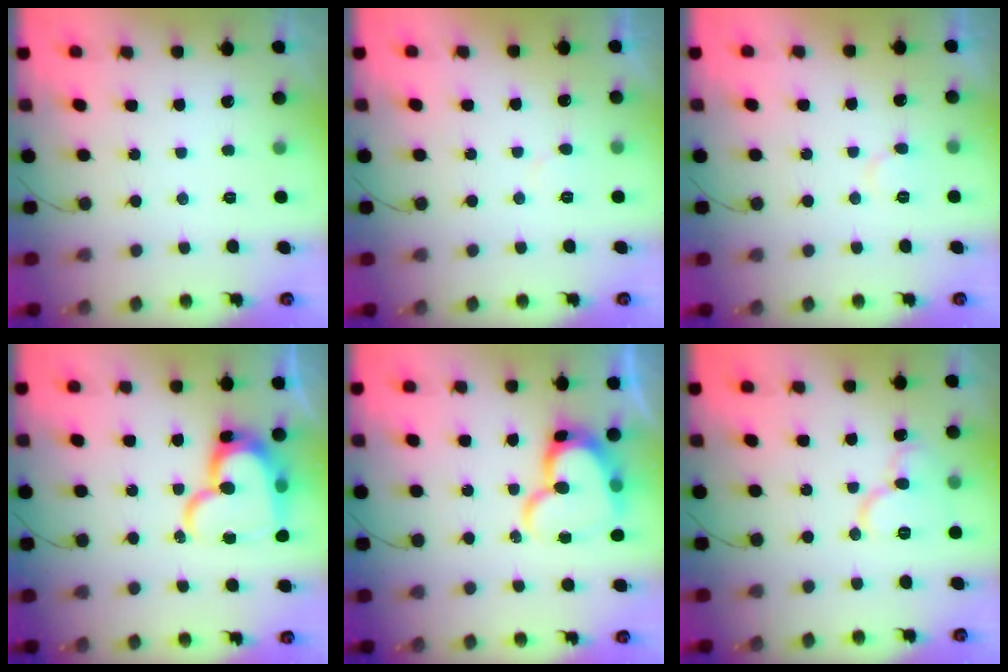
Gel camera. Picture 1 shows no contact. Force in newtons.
{"total": 4.1, "press": 4.1, "slide": 0.2}
{"total": 5.4, "press": 5.4, "slide": 0.7}
{"total": 18.2, "press": 18.1, "slide": 1.5}
{"total": 15.7, "press": 15.6, "slide": 1.1}
{"total": 11.3, "press": 11.2, "slide": 1.2}